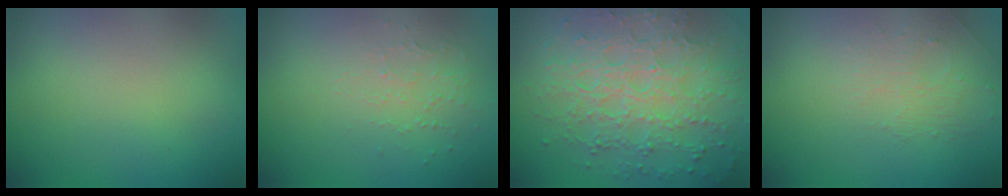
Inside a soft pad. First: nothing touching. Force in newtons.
{"total": 1.0, "press": 0.6, "slide": 0.8}
{"total": 7.7, "press": 5.5, "slide": 5.4}
{"total": 1.5, "press": 1.0, "slide": 1.1}